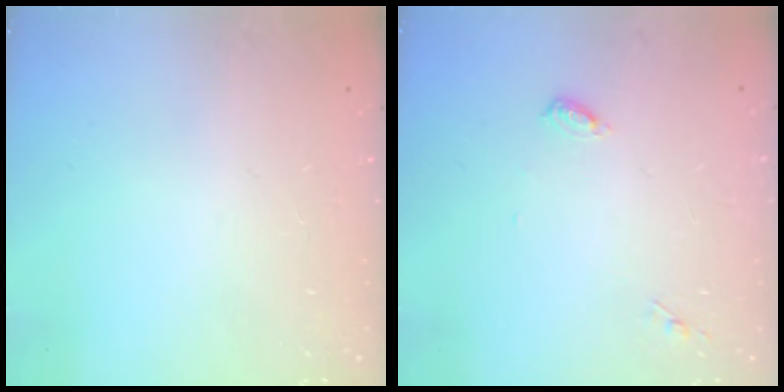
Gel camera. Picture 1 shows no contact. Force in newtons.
{"total": 4.6, "press": 4.6, "slide": 0.4}